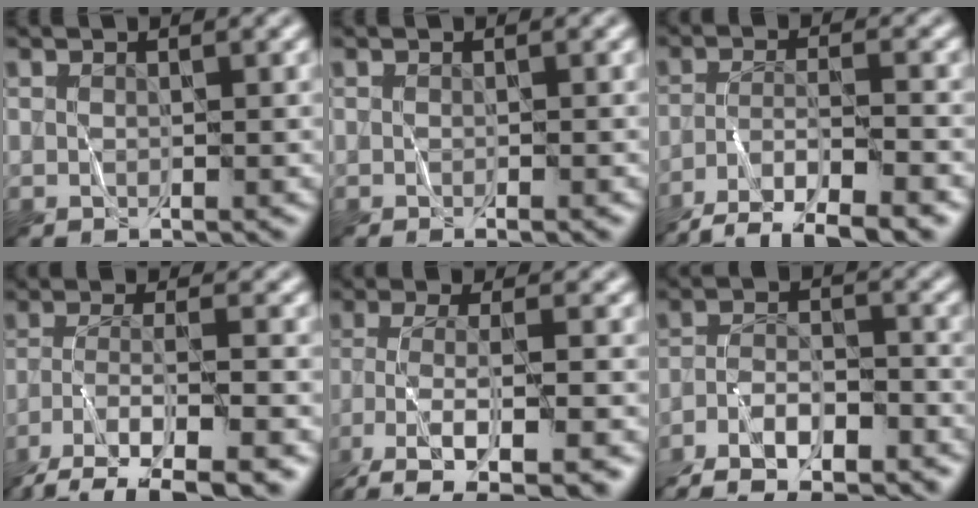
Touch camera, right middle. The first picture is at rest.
{"total": 0.7, "force": [-0.5, -0.2, 0.4], "torque": [-0.003, -0.002, -0.009]}
{"total": 8.0, "force": [-6.2, 1.6, 4.7], "torque": [-0.069, -0.010, -0.107]}
{"total": 7.5, "force": [-5.5, 1.6, 4.8], "torque": [-0.082, 0.002, -0.097]}
{"total": 7.1, "force": [-4.6, 1.8, 5.1], "torque": [-0.089, -0.002, -0.084]}
{"total": 9.5, "force": [-7.4, 3.5, 4.9], "torque": [-0.086, -0.014, -0.124]}